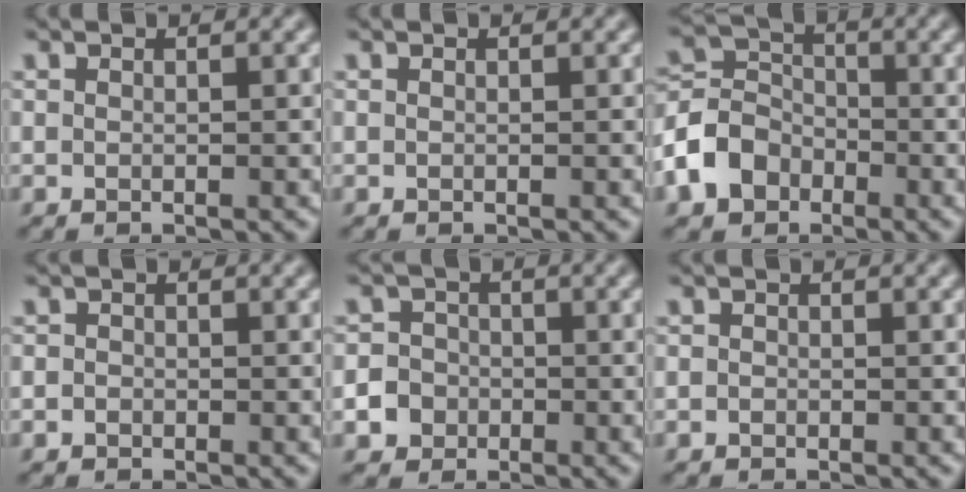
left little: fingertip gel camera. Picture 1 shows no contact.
{"total": 0.0}
{"total": 5.5, "force": [-2.7, 4.2, 2.2], "torque": [-0.050, 0.009, -0.064]}
{"total": 0.9, "force": [-0.3, 0.8, 0.2], "torque": [0.005, 0.000, -0.011]}
{"total": 5.4, "force": [-2.4, 4.7, 1.0], "torque": [-0.009, -0.003, -0.060]}
{"total": 0.6, "force": [-0.2, 0.5, 0.1], "torque": [0.001, -0.004, -0.006]}